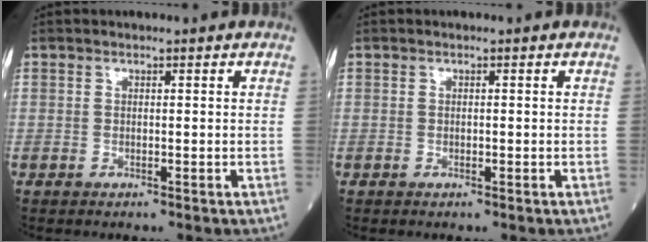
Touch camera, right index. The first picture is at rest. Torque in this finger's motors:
{"motor_torque": [-0.09, 0.04, -0.03, -0.01]}